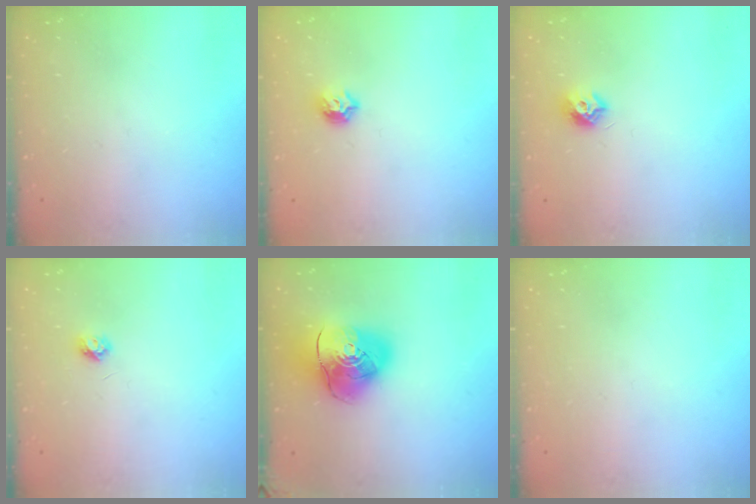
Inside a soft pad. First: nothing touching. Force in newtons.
{"total": 6.0, "press": 5.9, "slide": 0.8}
{"total": 7.3, "press": 7.2, "slide": 0.3}
{"total": 3.7, "press": 3.7, "slide": 0.5}
{"total": 15.1, "press": 14.9, "slide": 2.2}
{"total": 0.7, "press": 0.7, "slide": 0.1}